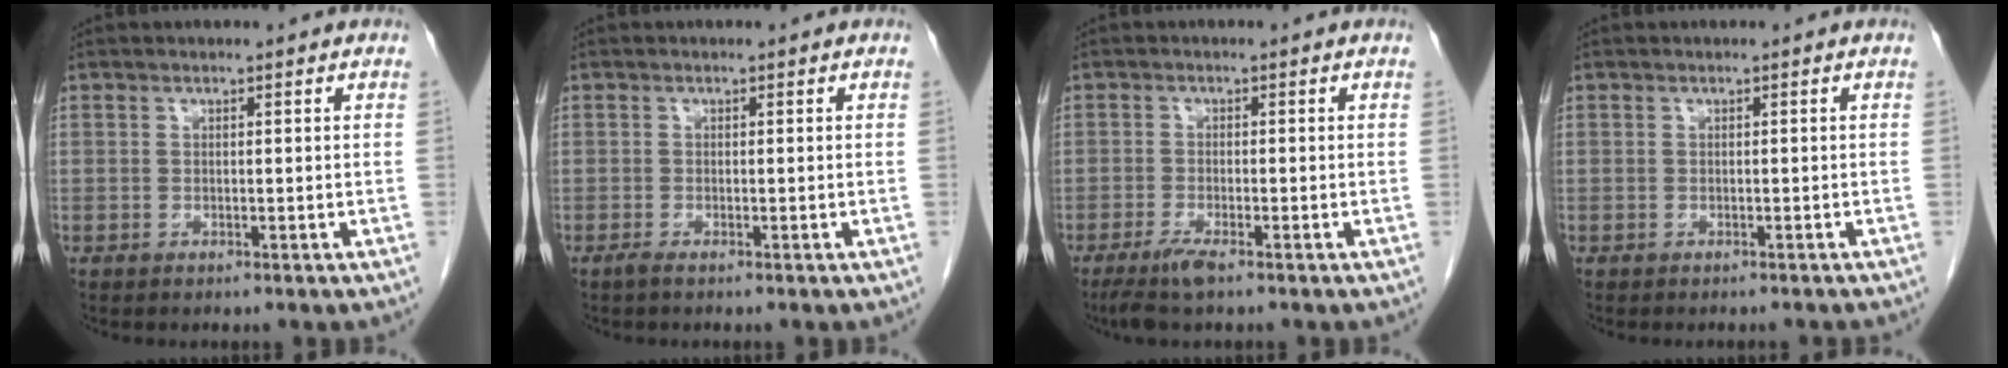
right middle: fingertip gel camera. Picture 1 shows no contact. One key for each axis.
{"total": 0.8, "fx": -0.6, "fy": 0.0, "fz": 0.6, "tx": -0.015, "ty": -0.003, "tz": -0.014}
{"total": 3.7, "fx": -2.5, "fy": 0.3, "fz": 2.6, "tx": -0.057, "ty": -0.010, "tz": -0.049}
{"total": 3.1, "fx": -2.9, "fy": 0.6, "fz": 1.0, "tx": -0.015, "ty": -0.006, "tz": -0.032}